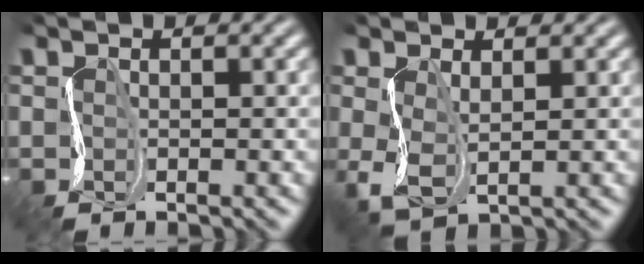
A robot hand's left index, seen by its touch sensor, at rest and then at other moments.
{"total": 1.6, "force": [-0.1, 0.8, 1.4], "torque": [-0.059, -0.004, 0.006]}